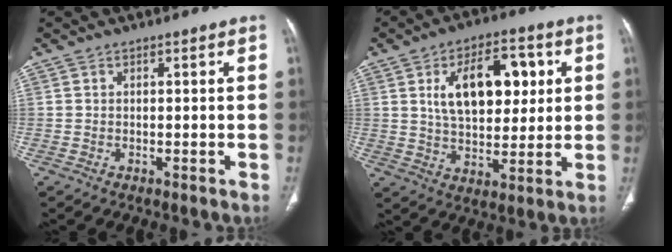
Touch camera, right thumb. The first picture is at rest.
{"total": 15.5, "force": [4.1, 8.7, 12.2], "torque": [-0.158, 0.000, 0.070]}